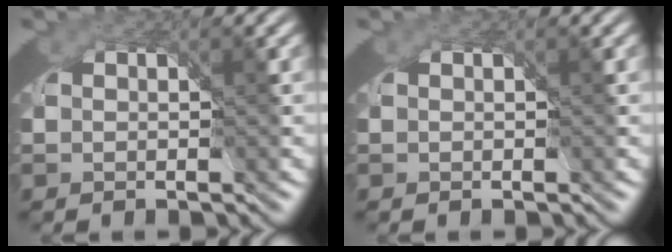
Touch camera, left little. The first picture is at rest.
{"total": 0.0}